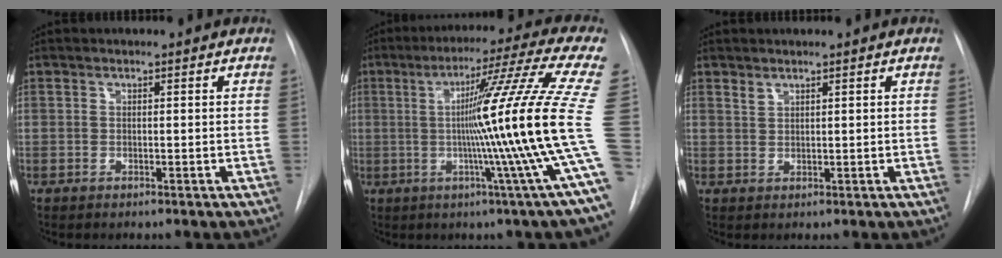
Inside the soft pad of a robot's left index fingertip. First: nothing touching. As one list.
[{"total": 21.4, "force": [-0.9, -4.5, 20.9], "torque": [-0.245, -0.014, -0.029]}, {"total": 1.0, "force": [1.0, 0.2, 0.3], "torque": [-0.005, 0.001, 0.021]}]